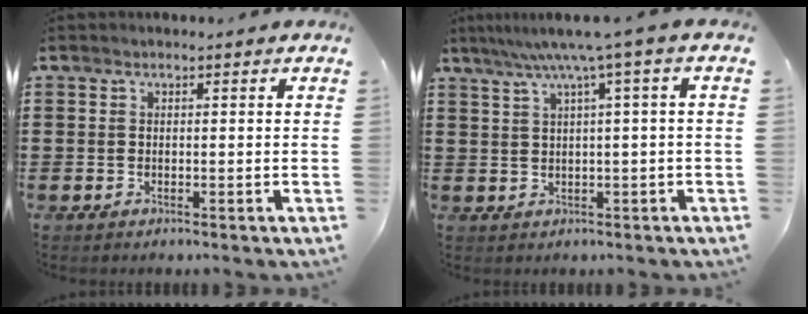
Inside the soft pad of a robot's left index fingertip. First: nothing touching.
{"total": 5.1, "force": [2.1, -0.8, 4.6], "torque": [-0.093, -0.010, 0.030]}